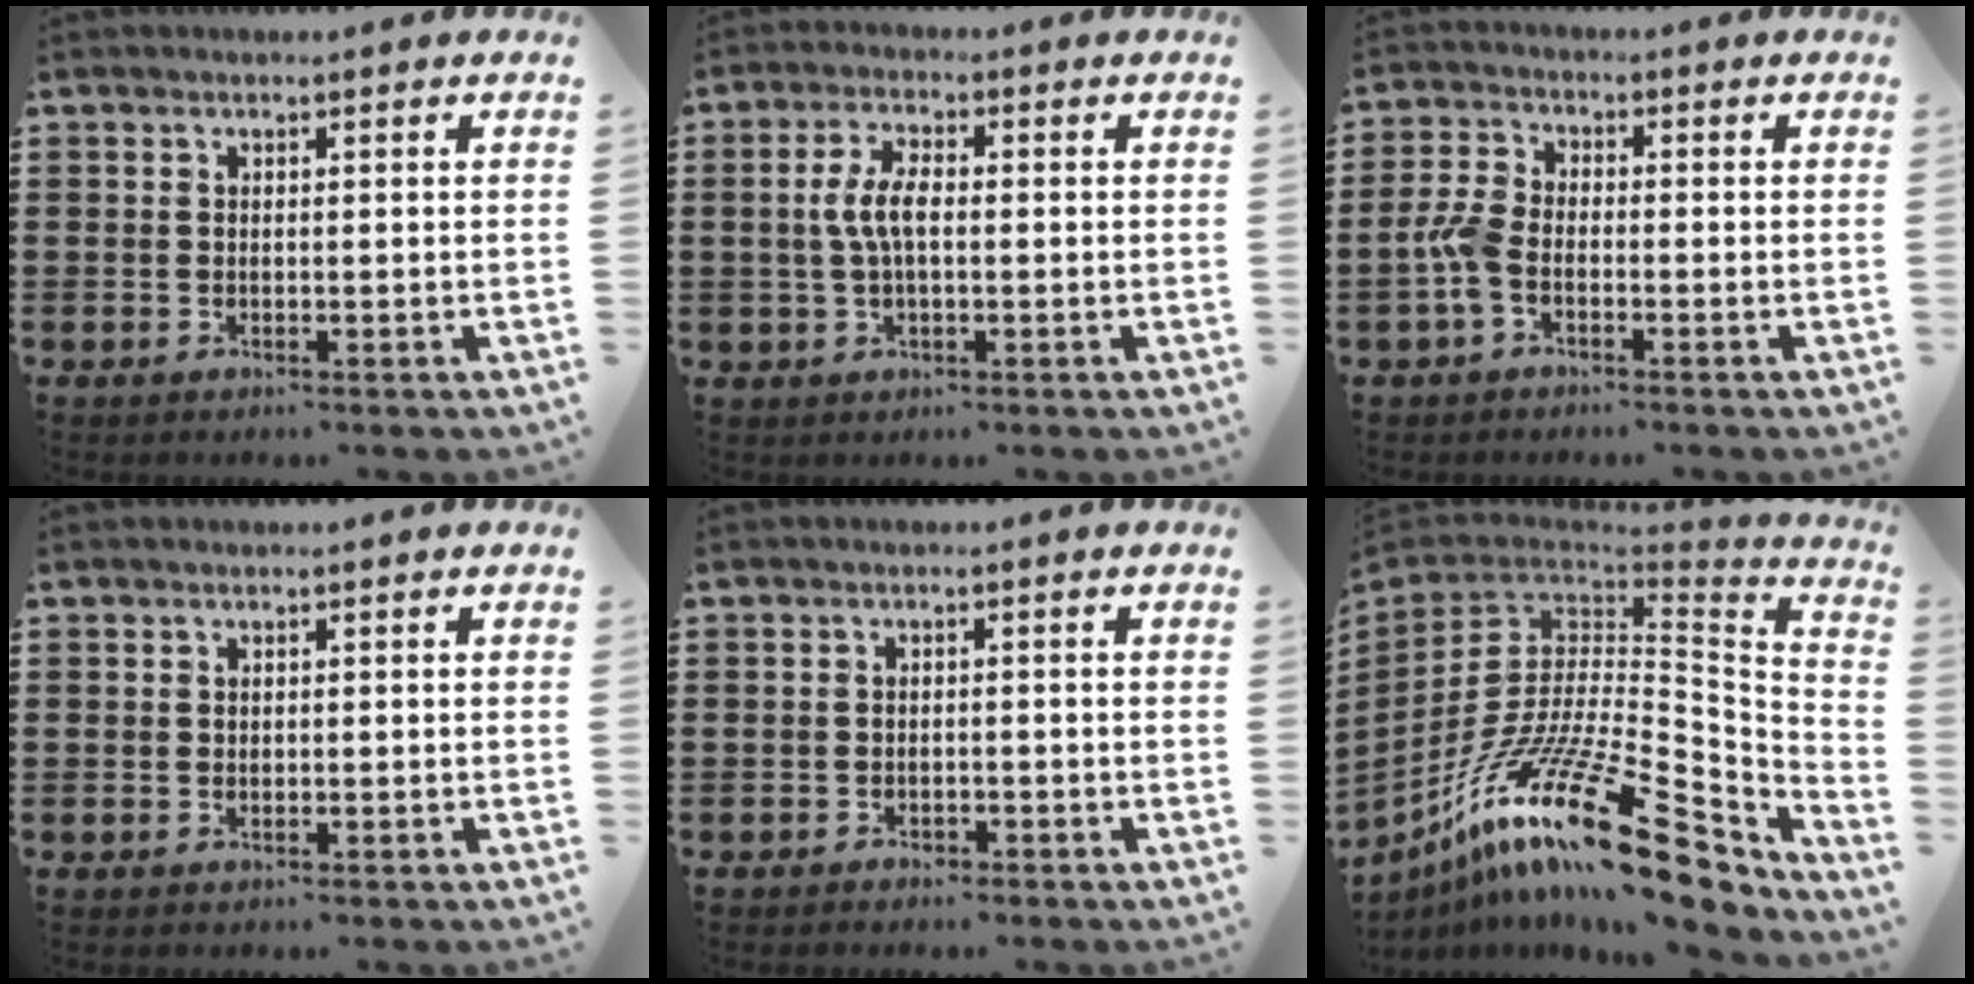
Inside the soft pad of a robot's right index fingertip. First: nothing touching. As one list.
[{"total": 5.4, "force": [0.0, 2.2, 5.0], "torque": [-0.115, 0.000, -0.010]}, {"total": 4.2, "force": [-1.8, 2.0, 3.2], "torque": [-0.084, -0.002, -0.041]}, {"total": 0.0}, {"total": 1.0, "force": [-0.9, 0.4, 0.1], "torque": [-0.006, 0.002, -0.021]}, {"total": 25.9, "force": [-13.9, 9.0, 19.9], "torque": [-0.363, 0.036, -0.242]}]